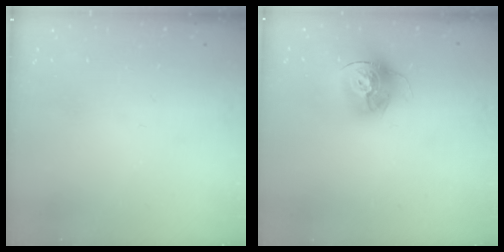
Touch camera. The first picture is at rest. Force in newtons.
{"total": 14.7, "press": 14.6, "slide": 1.4}